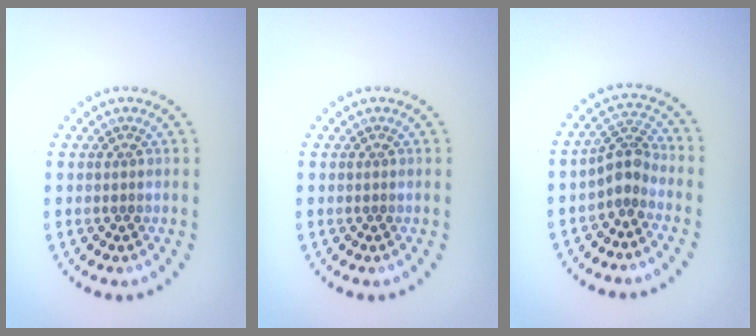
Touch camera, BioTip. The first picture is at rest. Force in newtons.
{"total": 0.0}
{"total": 2.5, "press": 1.9, "slide": 1.6}